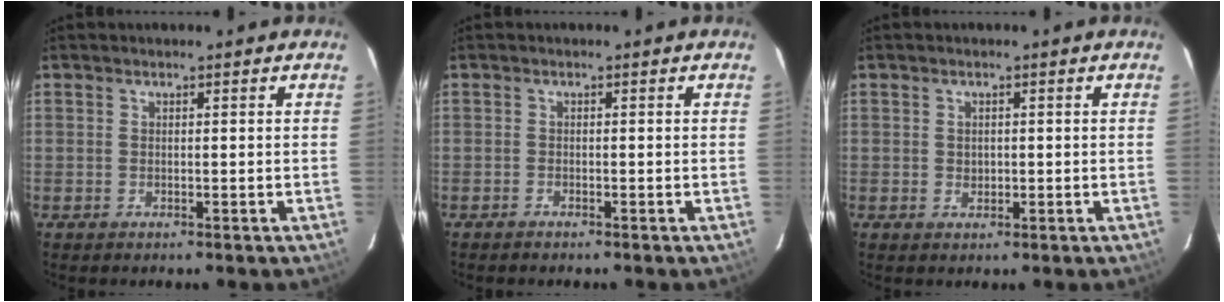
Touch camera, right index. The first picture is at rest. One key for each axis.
{"total": 0.9, "fx": -0.9, "fy": 0.2, "fz": 0.2, "tx": -0.011, "ty": 0.000, "tz": -0.017}
{"total": 1.4, "fx": 0.1, "fy": 1.3, "fz": 0.5, "tx": -0.005, "ty": 0.003, "tz": 0.001}